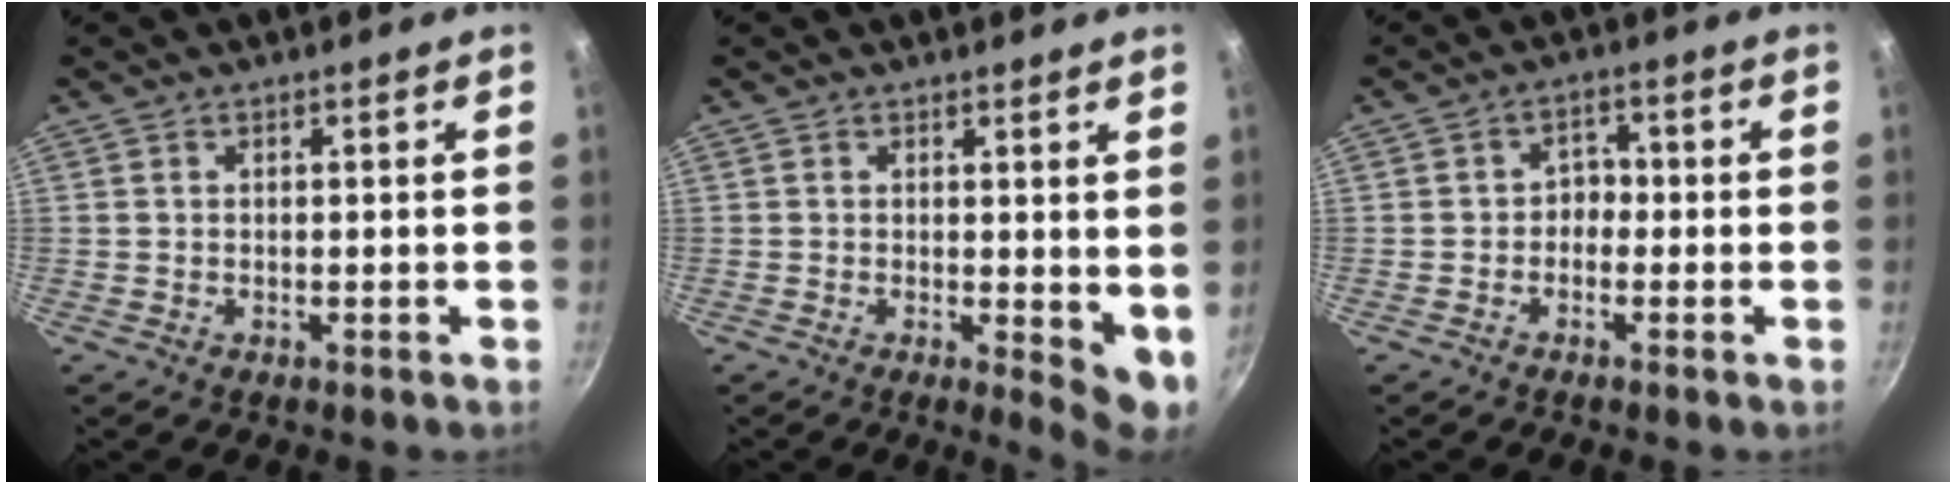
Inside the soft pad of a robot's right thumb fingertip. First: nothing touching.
{"total": 5.4, "force": [0.9, 2.1, 4.9], "torque": [-0.060, -0.008, 0.014]}
{"total": 3.0, "force": [-0.9, 2.4, 1.4], "torque": [0.003, 0.017, -0.022]}